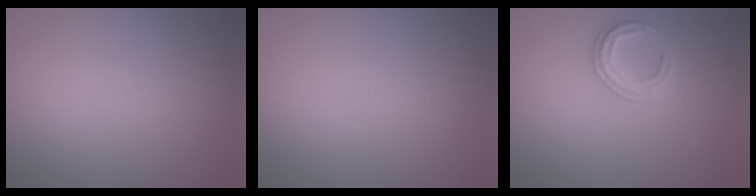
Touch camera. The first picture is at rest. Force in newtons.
{"total": 0.0}
{"total": 2.4, "press": 2.4, "slide": 0.4}